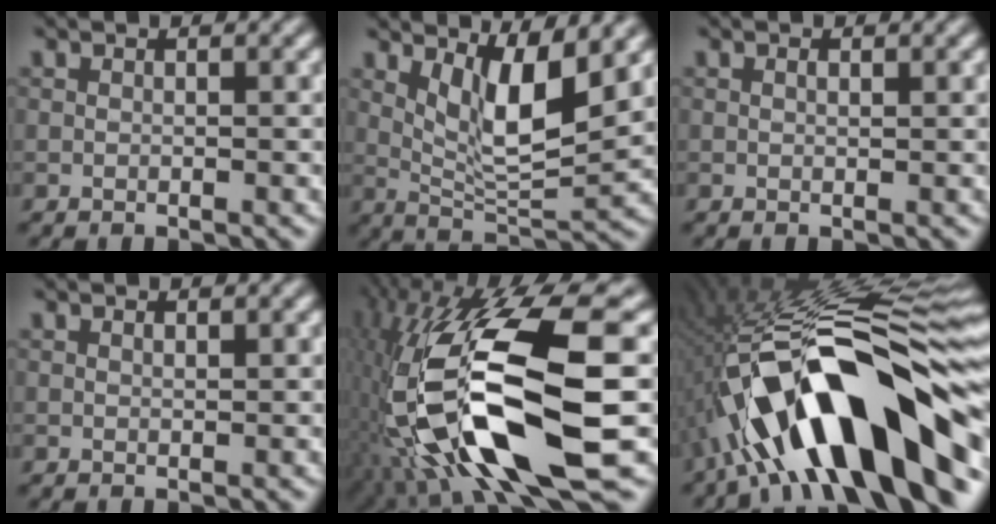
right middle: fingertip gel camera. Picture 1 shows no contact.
{"total": 5.6, "force": [2.4, 1.5, 4.9], "torque": [-0.091, -0.011, 0.056]}
{"total": 0.0}
{"total": 0.0}
{"total": 15.0, "force": [-3.6, 4.7, 13.8], "torque": [-0.277, -0.016, -0.040]}
{"total": 16.4, "force": [-5.7, 5.3, 14.4], "torque": [-0.212, 0.038, -0.095]}